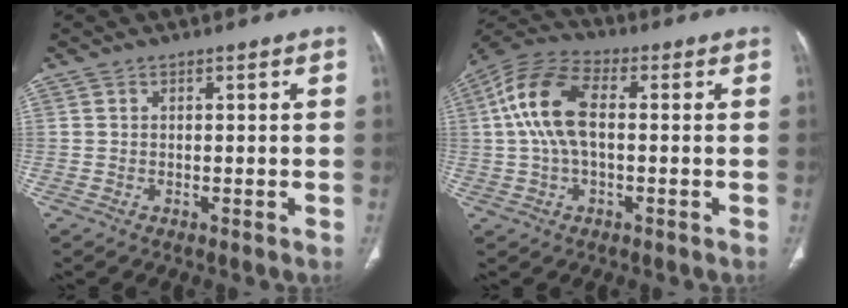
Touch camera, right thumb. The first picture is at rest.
{"total": 10.8, "force": [0.8, 5.5, 9.2], "torque": [-0.196, 0.026, 0.011]}